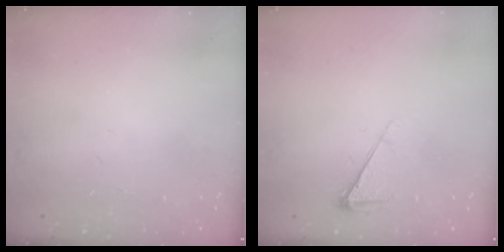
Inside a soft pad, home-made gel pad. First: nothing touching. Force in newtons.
{"total": 6.5, "press": 6.5, "slide": 0.9}